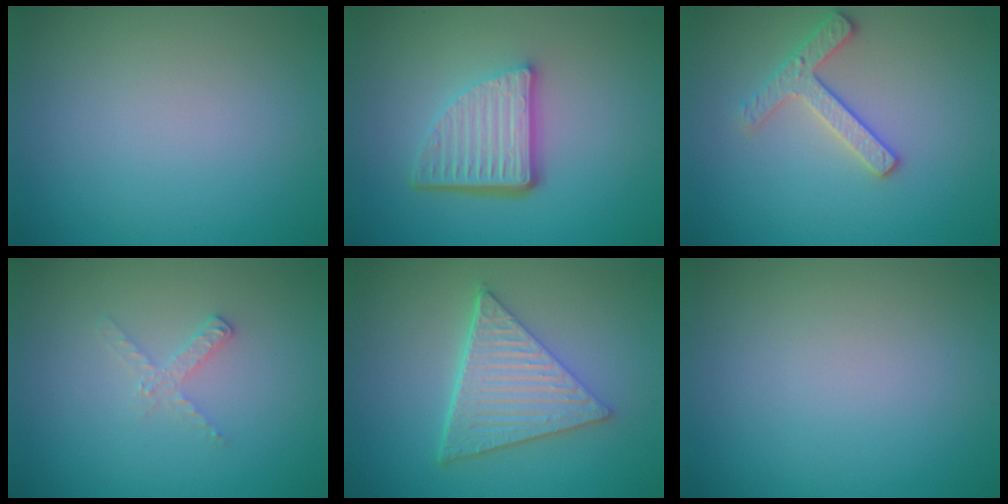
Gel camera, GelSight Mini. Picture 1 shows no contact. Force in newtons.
{"total": 5.7, "press": 3.8, "slide": 4.2}
{"total": 2.5, "press": 2.4, "slide": 0.4}
{"total": 1.4, "press": 1.4, "slide": 0.1}
{"total": 6.1, "press": 4.5, "slide": 4.1}
{"total": 0.0}